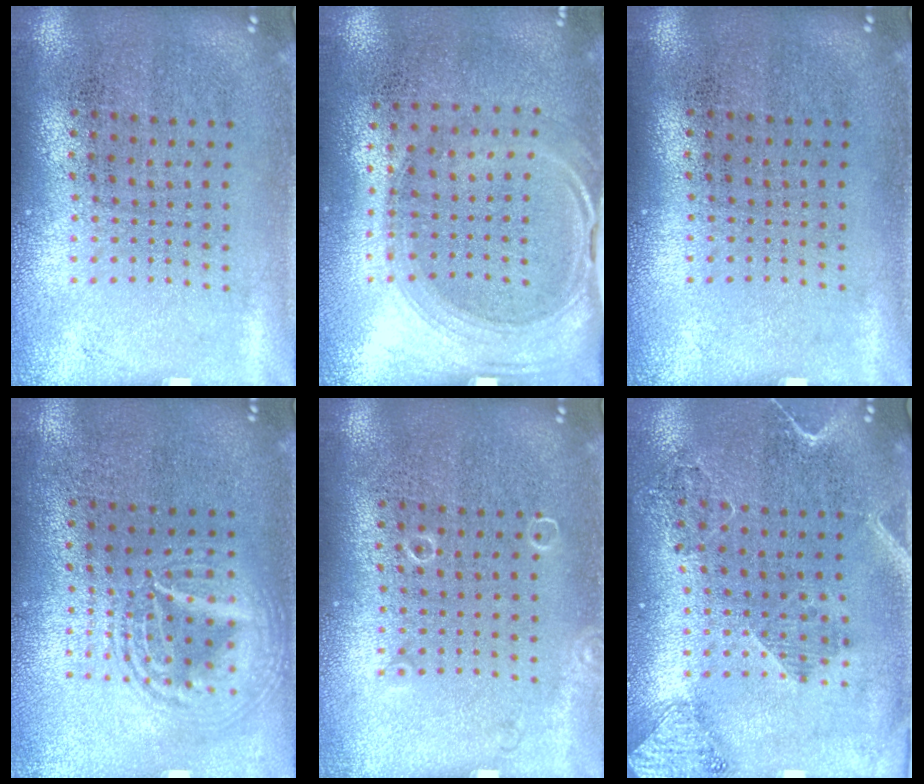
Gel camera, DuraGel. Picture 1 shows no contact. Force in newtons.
{"total": 1.5, "press": 1.3, "slide": 0.7}
{"total": 0.0}
{"total": 2.6, "press": 2.6, "slide": 0.3}
{"total": 0.6, "press": 0.6, "slide": 0.1}
{"total": 1.8, "press": 1.7, "slide": 0.8}